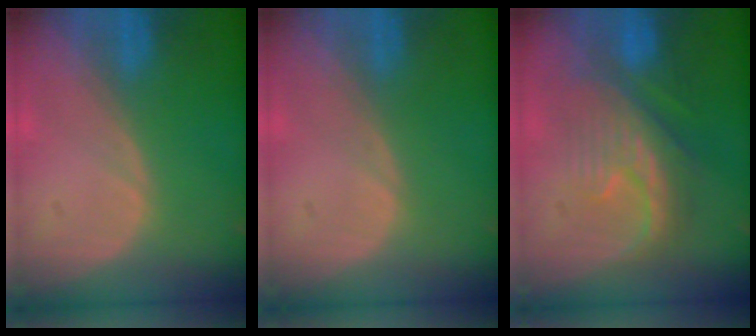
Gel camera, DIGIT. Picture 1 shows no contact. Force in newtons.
{"total": 0.0}
{"total": 8.0, "press": 7.9, "slide": 1.2}